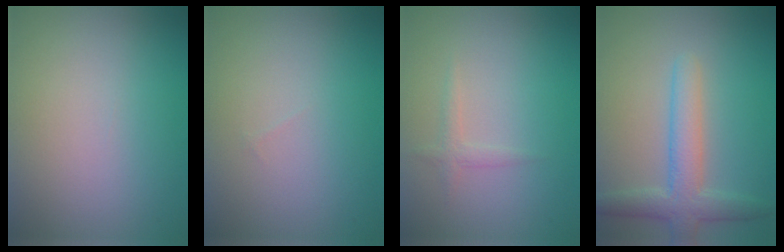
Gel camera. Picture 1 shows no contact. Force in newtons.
{"total": 0.0}
{"total": 1.1, "press": 1.1, "slide": 0.0}
{"total": 3.9, "press": 3.9, "slide": 0.2}